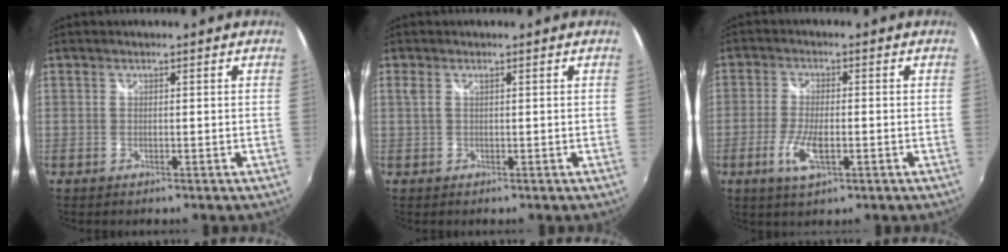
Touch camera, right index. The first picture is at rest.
{"total": 1.0, "force": [0.4, 0.2, 0.9], "torque": [-0.022, 0.002, 0.006]}
{"total": 6.5, "force": [-2.4, 2.1, 5.6], "torque": [-0.125, -0.011, -0.046]}